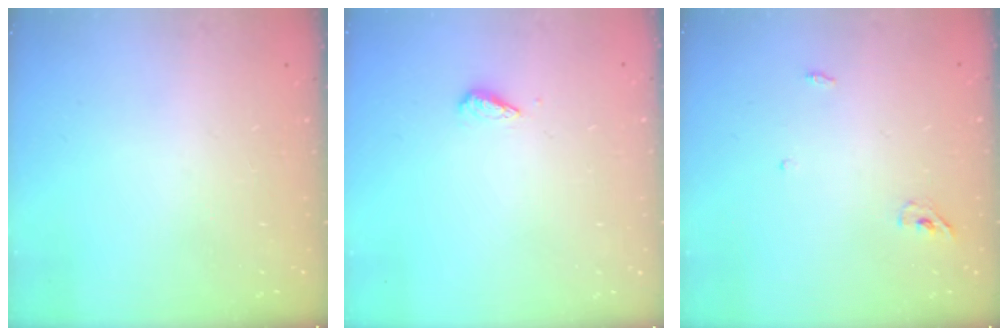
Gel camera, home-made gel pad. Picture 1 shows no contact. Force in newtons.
{"total": 3.0, "press": 2.9, "slide": 0.6}
{"total": 3.7, "press": 3.6, "slide": 1.0}